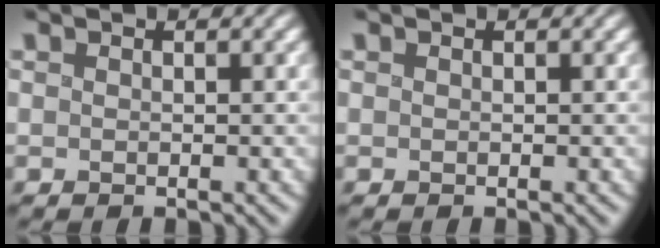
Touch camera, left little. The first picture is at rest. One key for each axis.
{"total": 0.0}